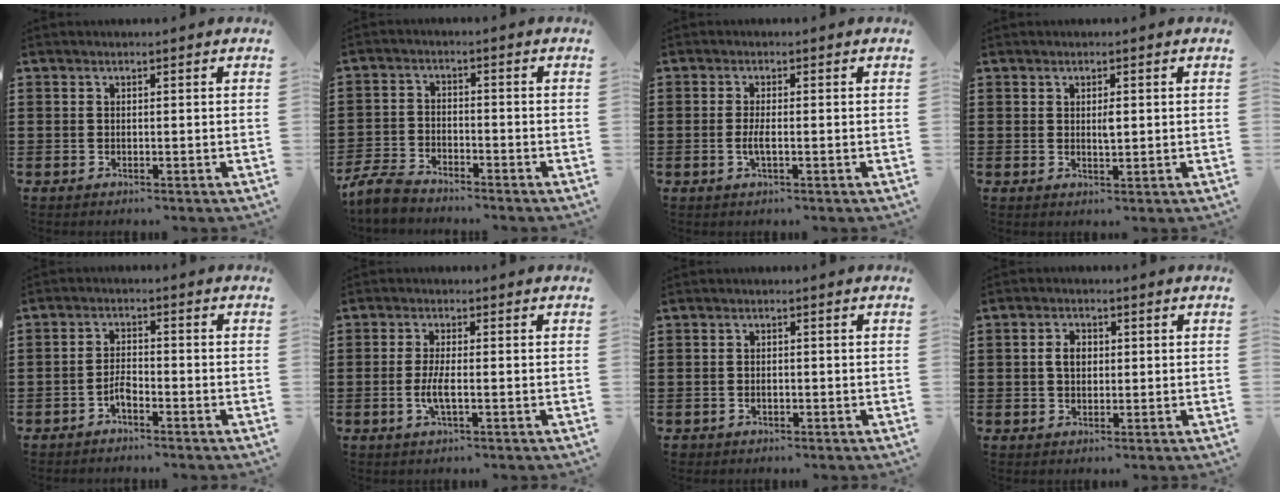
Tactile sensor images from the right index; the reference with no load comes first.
{"total": 4.4, "force": [-4.2, 0.7, 1.2], "torque": [-0.051, -0.008, -0.090]}
{"total": 2.2, "force": [-0.5, 0.4, 2.1], "torque": [-0.045, -0.005, -0.012]}
{"total": 1.7, "force": [0.4, 0.5, 1.6], "torque": [-0.024, -0.003, 0.004]}
{"total": 2.5, "force": [-1.7, 0.9, 1.6], "torque": [-0.033, 0.006, -0.034]}
{"total": 3.4, "force": [-0.8, 0.7, 3.2], "torque": [-0.071, -0.007, -0.020]}
{"total": 0.8, "force": [-0.5, 0.6, 0.3], "torque": [-0.009, 0.000, -0.011]}
{"total": 2.8, "force": [0.2, 1.9, 2.1], "torque": [-0.045, 0.008, 0.003]}